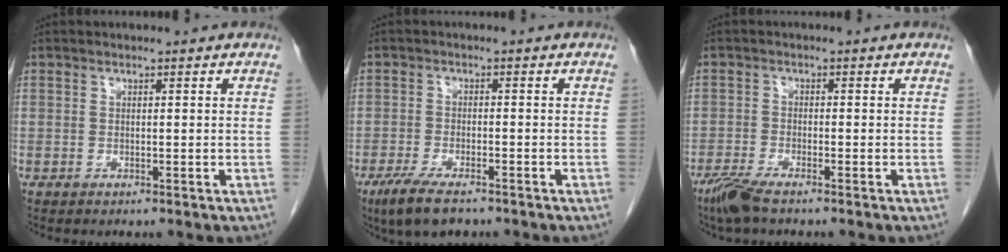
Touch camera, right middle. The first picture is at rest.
{"total": 6.9, "force": [-5.0, 1.8, 4.4], "torque": [-0.081, -0.014, -0.083]}
{"total": 4.1, "force": [-3.2, 0.5, 2.5], "torque": [-0.058, -0.010, -0.064]}